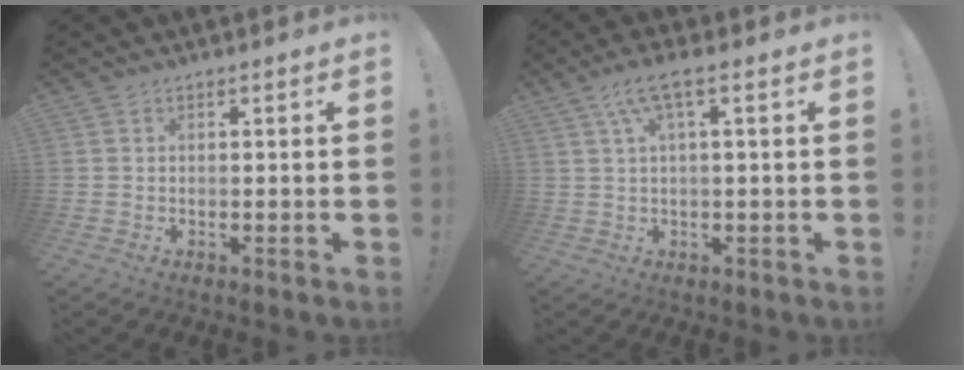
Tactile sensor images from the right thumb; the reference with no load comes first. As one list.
[{"total": 6.5, "force": [2.3, 1.5, 5.9], "torque": [-0.111, -0.002, 0.042]}]